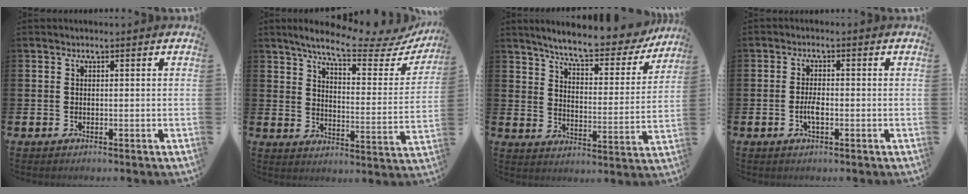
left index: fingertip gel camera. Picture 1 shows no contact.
{"total": 8.4, "force": [7.2, 1.2, 4.1], "torque": [-0.095, -0.048, 0.116]}
{"total": 7.7, "force": [7.1, 1.2, 2.8], "torque": [-0.071, -0.055, 0.115]}
{"total": 2.6, "force": [-0.7, 0.9, 2.3], "torque": [-0.039, 0.000, -0.014]}